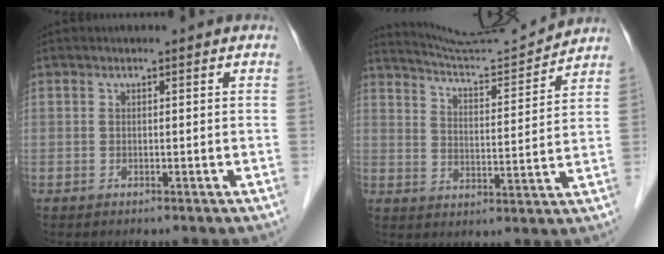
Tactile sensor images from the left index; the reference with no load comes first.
{"total": 11.8, "force": [11.6, -1.4, 1.5], "torque": [-0.037, -0.014, 0.185]}